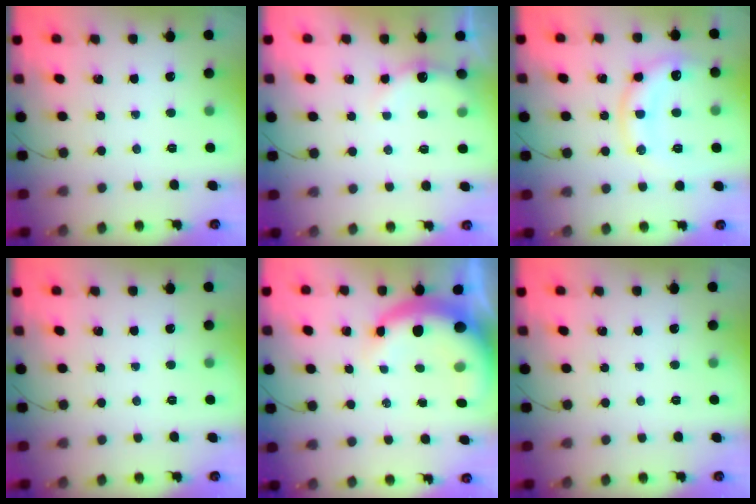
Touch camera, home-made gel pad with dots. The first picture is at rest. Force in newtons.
{"total": 6.7, "press": 6.5, "slide": 1.4}
{"total": 11.9, "press": 11.8, "slide": 1.4}
{"total": 0.0}
{"total": 9.0, "press": 8.7, "slide": 2.1}
{"total": 0.0}